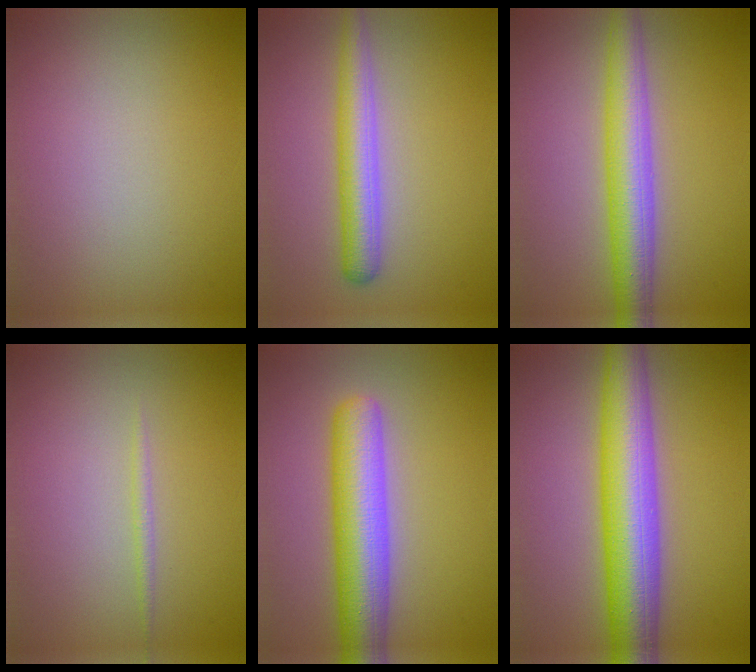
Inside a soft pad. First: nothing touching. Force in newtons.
{"total": 4.1, "press": 4.0, "slide": 0.2}
{"total": 5.7, "press": 5.7, "slide": 0.2}
{"total": 0.7, "press": 0.7, "slide": 0.1}
{"total": 7.4, "press": 7.4, "slide": 0.3}
{"total": 9.3, "press": 9.2, "slide": 0.3}